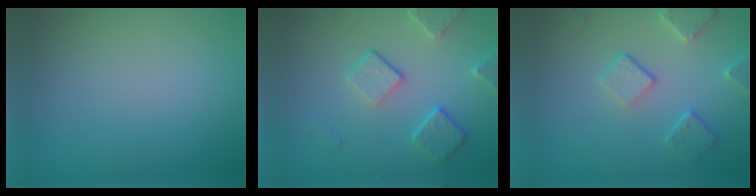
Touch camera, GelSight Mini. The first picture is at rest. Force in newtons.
{"total": 3.9, "press": 3.1, "slide": 2.4}
{"total": 2.8, "press": 2.7, "slide": 0.6}